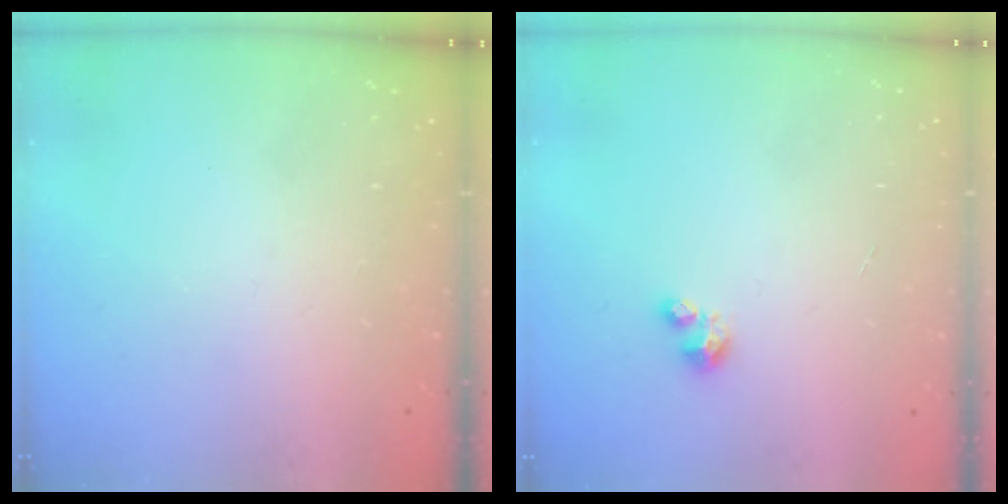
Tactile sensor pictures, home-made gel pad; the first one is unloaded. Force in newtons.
{"total": 2.5, "press": 2.5, "slide": 0.3}